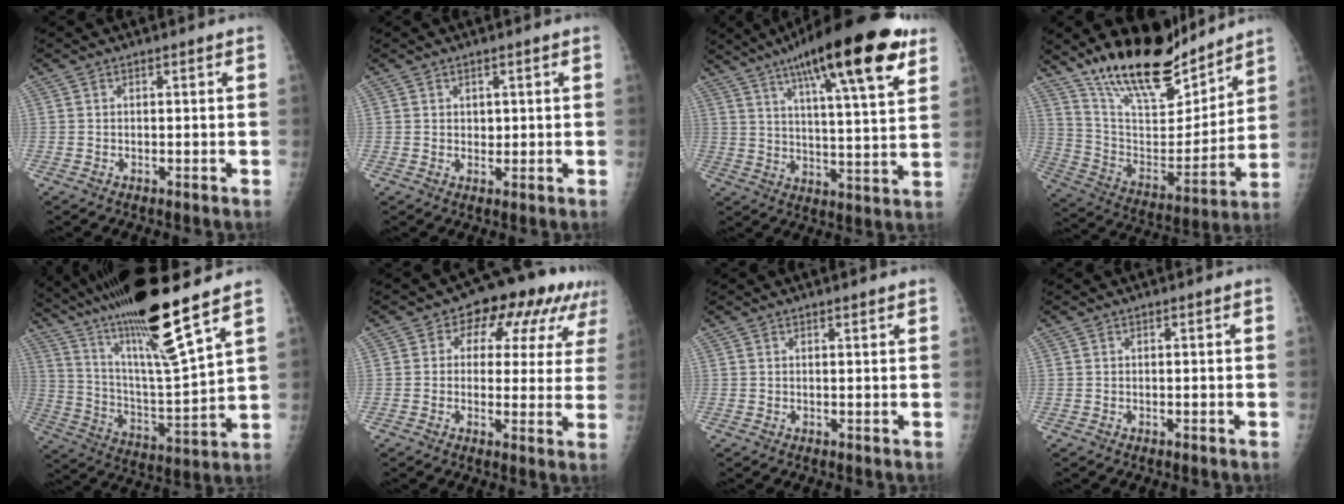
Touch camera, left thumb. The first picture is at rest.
{"total": 1.6, "force": [0.7, 1.2, 0.7], "torque": [0.001, -0.005, 0.012]}
{"total": 23.3, "force": [13.1, 5.0, 18.6], "torque": [-0.278, -0.026, 0.197]}
{"total": 21.9, "force": [17.5, 7.4, 10.8], "torque": [-0.143, -0.102, 0.307]}
{"total": 22.5, "force": [15.9, 1.5, 15.9], "torque": [-0.275, -0.064, 0.292]}
{"total": 13.6, "force": [6.3, 8.3, 8.7], "torque": [-0.058, 0.004, 0.070]}
{"total": 1.1, "force": [0.9, 0.1, 0.7], "torque": [-0.006, -0.001, 0.014]}
{"total": 0.0}